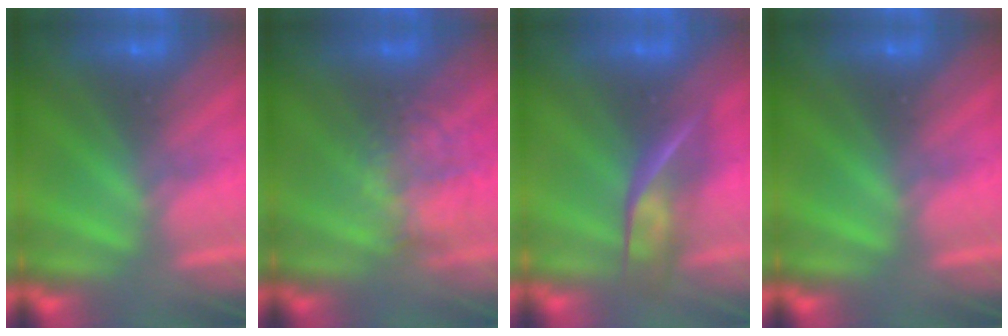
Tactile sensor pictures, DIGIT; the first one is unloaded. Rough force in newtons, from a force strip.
{"total": 2.1}
{"total": 2.4}
{"total": 0.0}